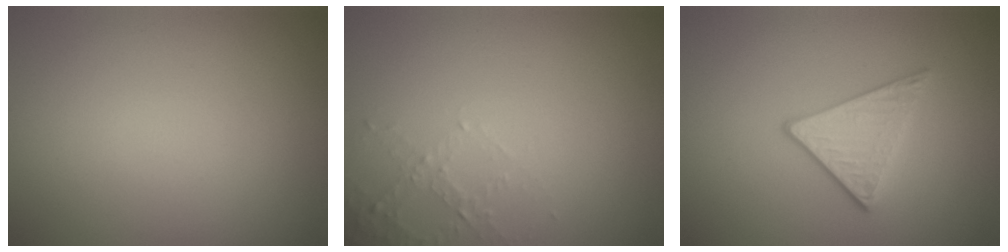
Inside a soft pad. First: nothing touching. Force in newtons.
{"total": 1.8, "press": 1.7, "slide": 0.5}
{"total": 2.9, "press": 2.6, "slide": 1.4}